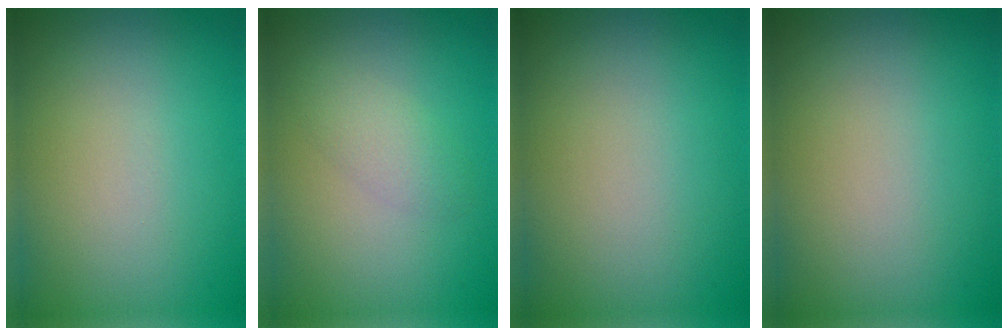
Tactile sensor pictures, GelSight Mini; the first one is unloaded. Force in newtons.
{"total": 1.8, "press": 1.8, "slide": 0.0}
{"total": 0.0}
{"total": 0.0}